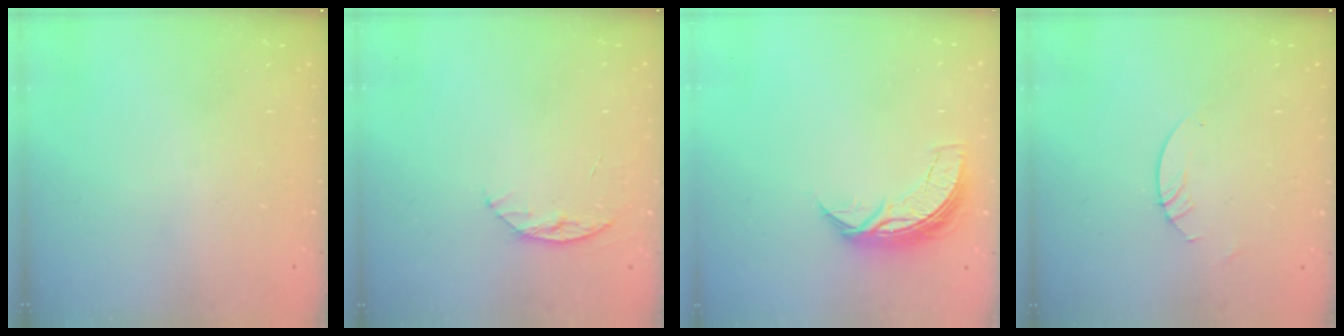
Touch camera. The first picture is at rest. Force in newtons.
{"total": 5.6, "press": 5.6, "slide": 0.6}
{"total": 7.1, "press": 7.1, "slide": 0.4}
{"total": 3.0, "press": 2.9, "slide": 0.3}